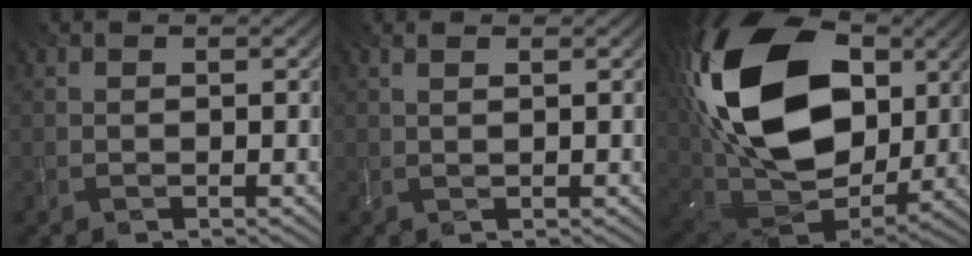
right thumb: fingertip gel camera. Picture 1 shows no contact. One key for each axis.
{"total": 0.8, "fx": 0.5, "fy": 0.0, "fz": 0.7, "tx": -0.016, "ty": 0.004, "tz": 0.010}
{"total": 22.5, "fx": 6.1, "fy": 14.3, "fz": 16.2, "tx": -0.353, "ty": 0.035, "tz": 0.101}